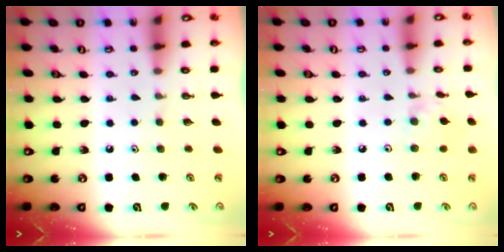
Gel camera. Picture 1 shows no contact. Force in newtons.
{"total": 2.8, "press": 2.7, "slide": 0.5}